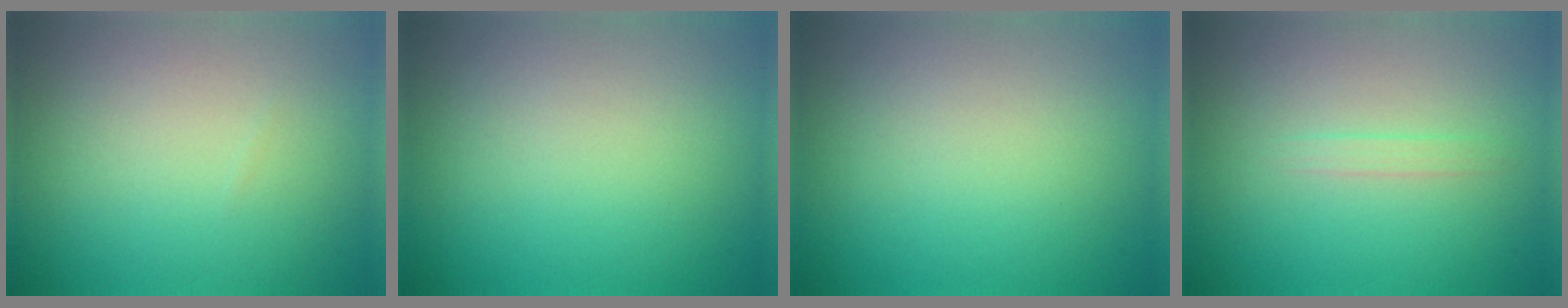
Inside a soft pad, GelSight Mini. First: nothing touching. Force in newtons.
{"total": 0.0}
{"total": 0.0}
{"total": 0.9, "press": 0.8, "slide": 0.1}